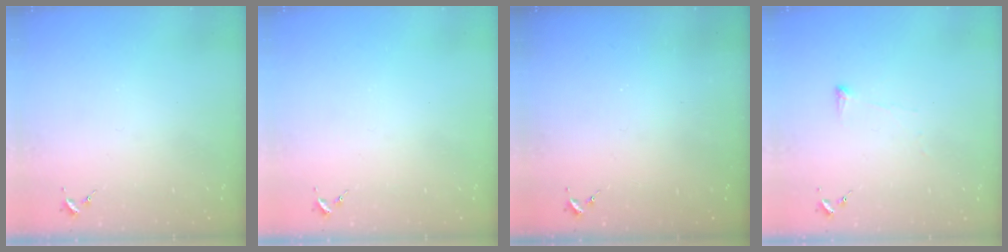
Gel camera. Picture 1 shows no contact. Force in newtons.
{"total": 0.0}
{"total": 0.0}
{"total": 3.4, "press": 3.3, "slide": 0.5}